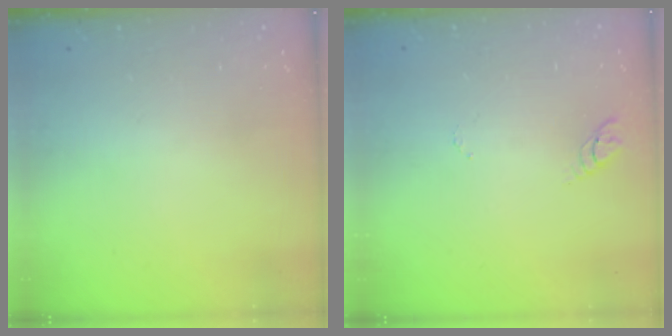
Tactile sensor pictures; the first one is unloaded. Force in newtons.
{"total": 2.9, "press": 2.9, "slide": 0.2}